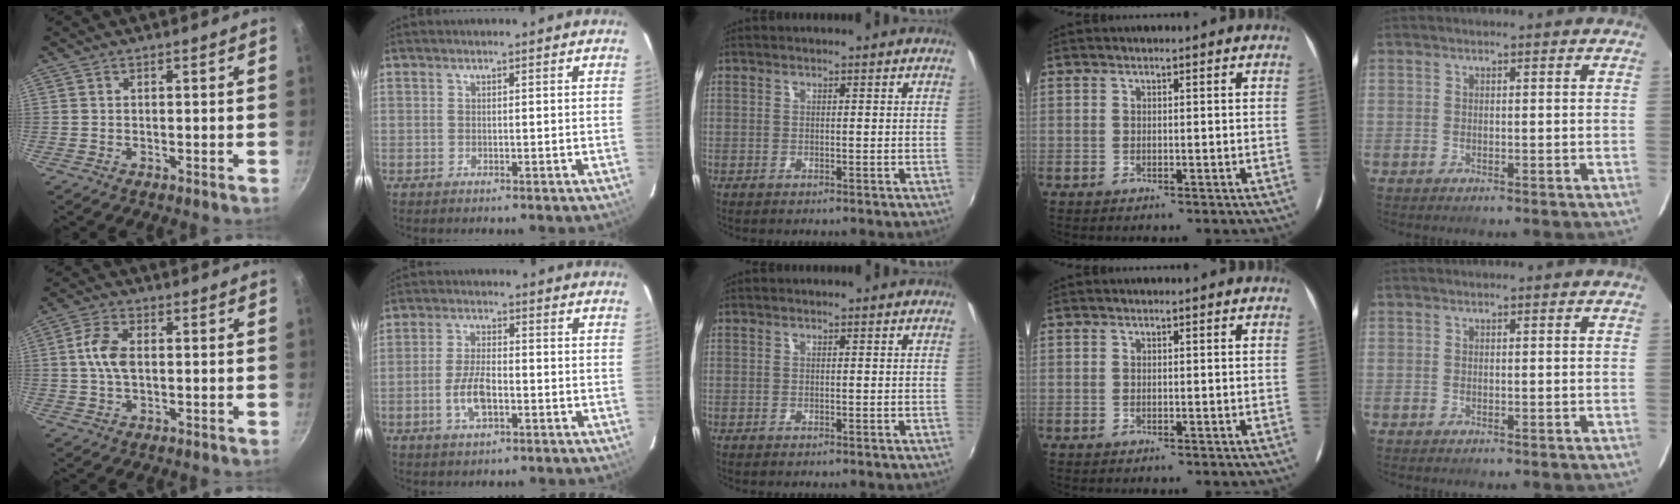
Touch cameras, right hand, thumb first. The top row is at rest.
{"thumb": {"total": 6.0, "force": [0.3, 3.5, 4.9], "torque": [-0.097, 0.013, 0.001]}, "index": {"total": 6.6, "force": [-2.3, 2.7, 5.5], "torque": [-0.116, 0.000, -0.043]}}